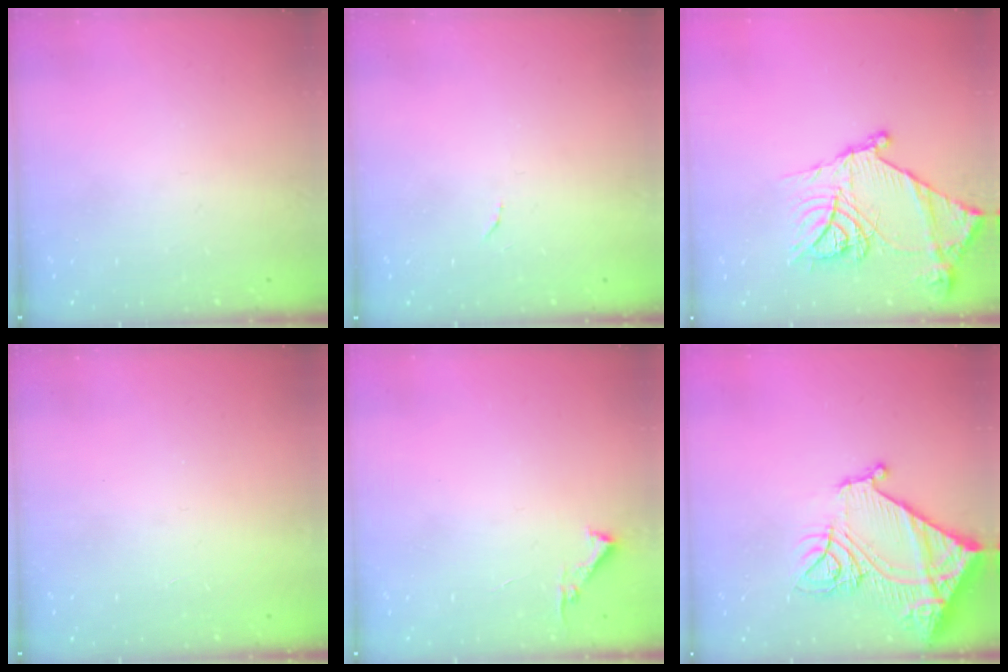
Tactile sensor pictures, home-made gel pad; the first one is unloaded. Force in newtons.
{"total": 4.0, "press": 4.0, "slide": 0.3}
{"total": 18.1, "press": 18.1, "slide": 1.2}
{"total": 1.6, "press": 1.6, "slide": 0.1}
{"total": 3.4, "press": 3.4, "slide": 0.4}
{"total": 18.3, "press": 18.1, "slide": 2.2}